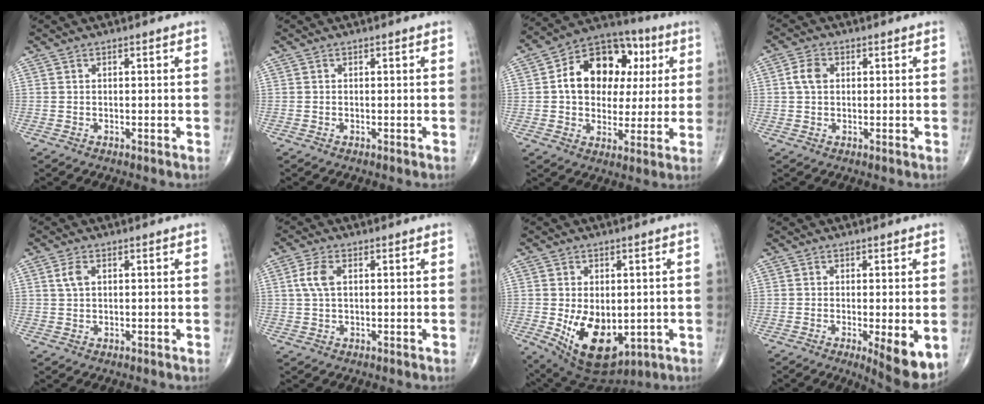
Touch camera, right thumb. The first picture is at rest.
{"total": 0.0}
{"total": 17.6, "force": [3.5, 12.5, 11.9], "torque": [-0.138, 0.018, 0.051]}
{"total": 3.6, "force": [0.6, 2.6, 2.4], "torque": [-0.047, 0.006, 0.008]}
{"total": 2.5, "force": [0.8, 1.4, 1.9], "torque": [-0.042, 0.006, 0.017]}
{"total": 4.2, "force": [0.9, 2.2, 3.5], "torque": [-0.087, 0.008, 0.016]}
{"total": 14.3, "force": [-2.7, 8.7, 11.1], "torque": [-0.168, -0.014, -0.015]}
{"total": 7.8, "force": [-2.1, 2.1, 7.2], "torque": [-0.100, -0.021, -0.029]}